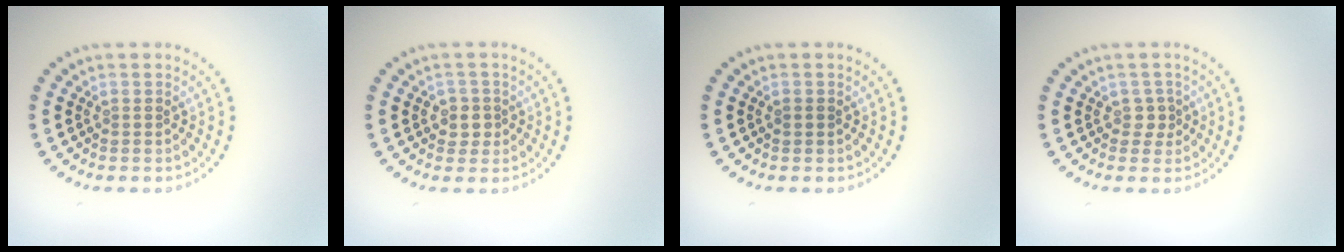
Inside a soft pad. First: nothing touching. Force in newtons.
{"total": 1.6, "press": 1.4, "slide": 0.8}
{"total": 0.8, "press": 0.8, "slide": 0.1}
{"total": 1.1, "press": 0.8, "slide": 0.7}